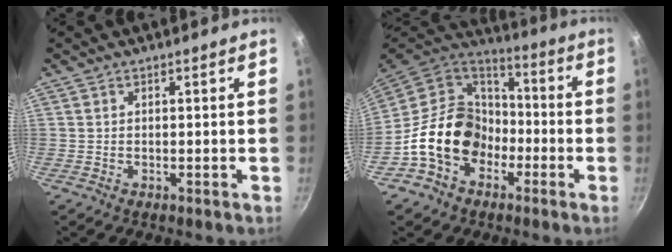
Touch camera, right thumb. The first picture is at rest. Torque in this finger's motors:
{"motor_torque": [2.80, 2.20, 1.36, -1.41, 0.56]}